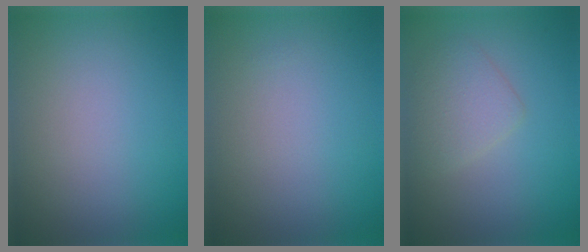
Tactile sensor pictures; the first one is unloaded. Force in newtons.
{"total": 0.0}
{"total": 2.6, "press": 2.6, "slide": 0.0}